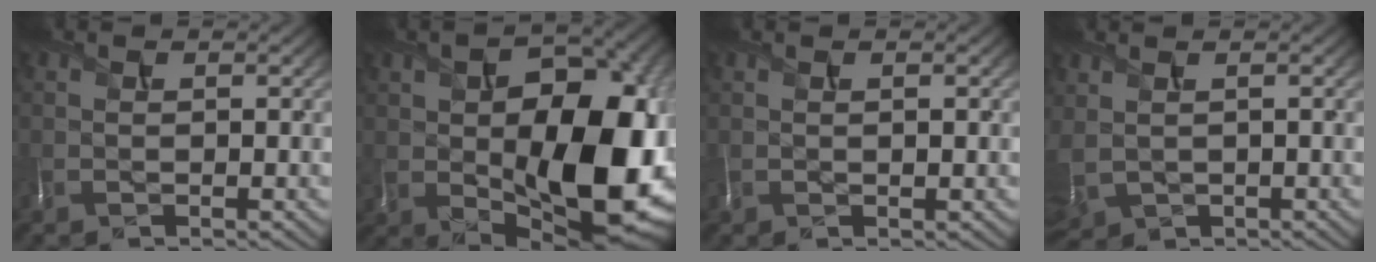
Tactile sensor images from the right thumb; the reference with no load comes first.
{"total": 16.6, "force": [-1.6, 10.1, 13.1], "torque": [-0.185, -0.028, -0.011]}
{"total": 0.8, "force": [0.3, 0.2, 0.7], "torque": [-0.017, 0.004, 0.008]}
{"total": 2.9, "force": [0.8, 2.1, 1.8], "torque": [-0.069, -0.003, 0.028]}